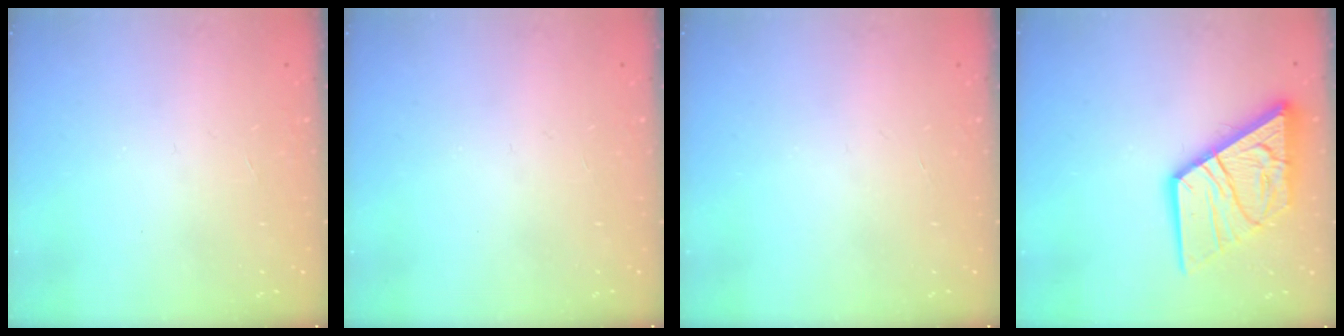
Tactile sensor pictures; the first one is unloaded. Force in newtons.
{"total": 0.0}
{"total": 0.0}
{"total": 16.1, "press": 16.0, "slide": 1.6}